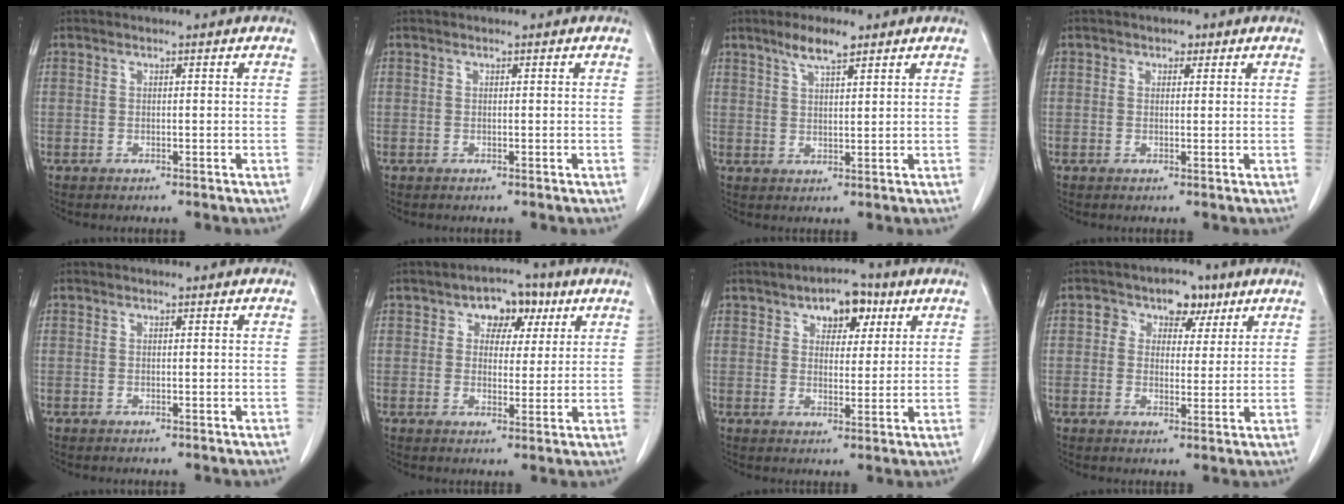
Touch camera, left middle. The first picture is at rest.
{"total": 0.0}
{"total": 3.7, "force": [2.6, 0.6, 2.5], "torque": [-0.054, 0.003, 0.051]}
{"total": 1.4, "force": [0.8, 1.0, 0.6], "torque": [-0.009, 0.001, 0.009]}
{"total": 0.0}
{"total": 6.3, "force": [2.9, 4.1, 3.9], "torque": [-0.049, 0.019, 0.041]}
{"total": 6.6, "force": [3.4, 3.6, 4.3], "torque": [-0.057, 0.015, 0.051]}
{"total": 6.1, "force": [2.8, 4.3, 3.2], "torque": [-0.036, 0.017, 0.040]}